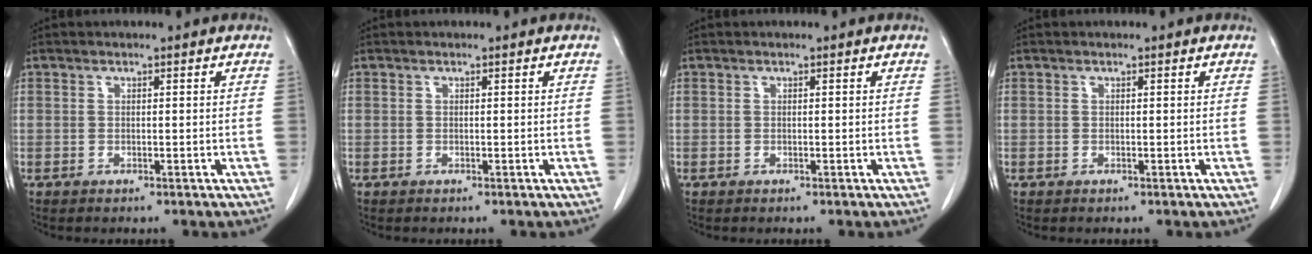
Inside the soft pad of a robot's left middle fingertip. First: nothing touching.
{"total": 0.0}
{"total": 0.0}
{"total": 0.0}